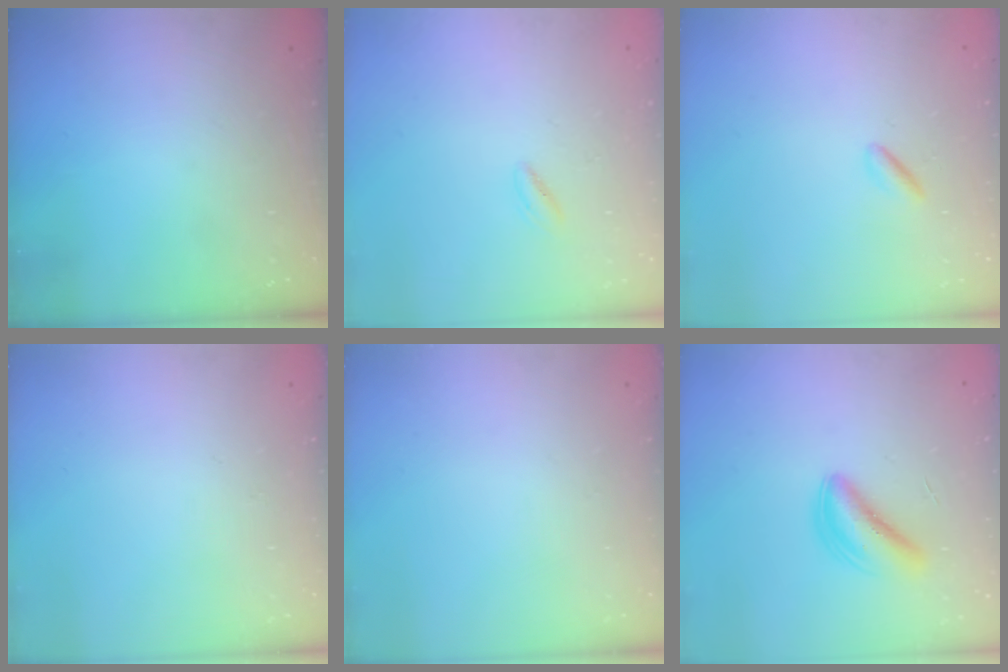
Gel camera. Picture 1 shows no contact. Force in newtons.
{"total": 1.1, "press": 0.9, "slide": 0.7}
{"total": 1.6, "press": 1.4, "slide": 0.7}
{"total": 0.0}
{"total": 0.0}
{"total": 5.8, "press": 5.8, "slide": 0.2}